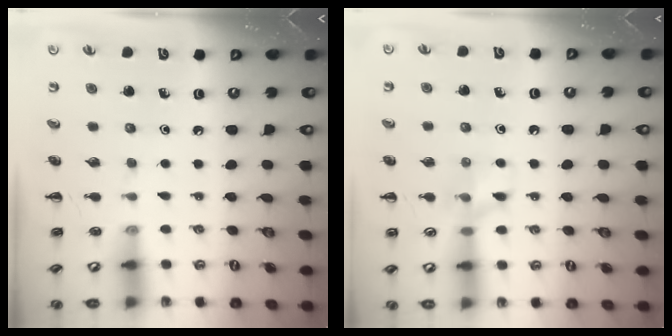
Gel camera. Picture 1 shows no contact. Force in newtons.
{"total": 7.4, "press": 7.4, "slide": 0.8}